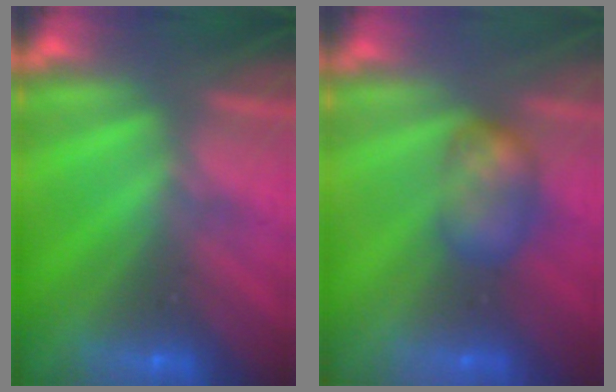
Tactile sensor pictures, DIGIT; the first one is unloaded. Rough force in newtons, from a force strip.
{"total": 3.1}